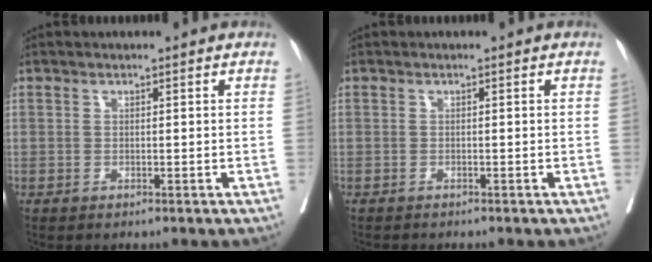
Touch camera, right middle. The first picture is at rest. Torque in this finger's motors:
{"motor_torque": [0.95, -1.19, 0.04, 0.02]}